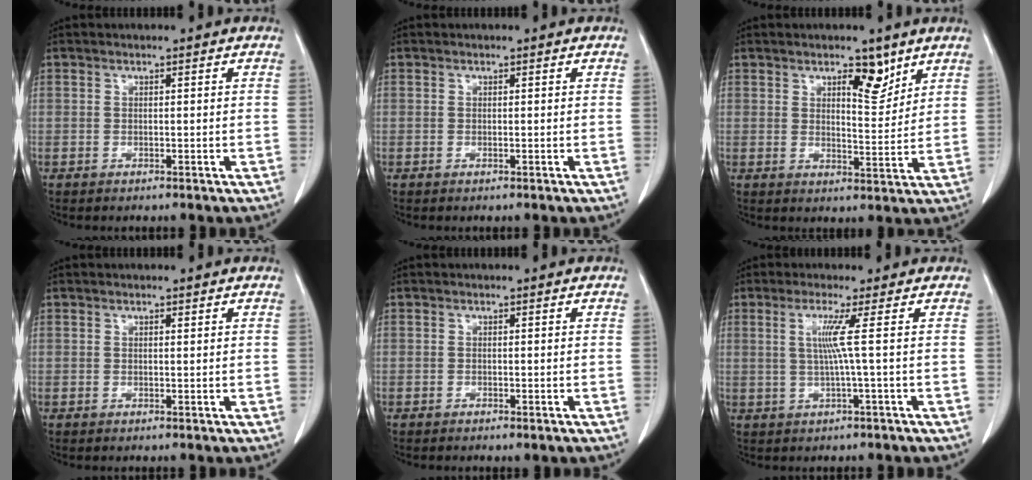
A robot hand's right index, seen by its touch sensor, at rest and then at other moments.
{"total": 0.0}
{"total": 5.3, "force": [3.4, 1.8, 3.6], "torque": [-0.052, -0.005, 0.052]}
{"total": 0.0}
{"total": 0.8, "force": [-0.7, 0.2, 0.4], "torque": [-0.007, -0.002, -0.007]}
{"total": 3.8, "force": [0.5, -1.5, 3.4], "torque": [-0.072, 0.000, 0.013]}